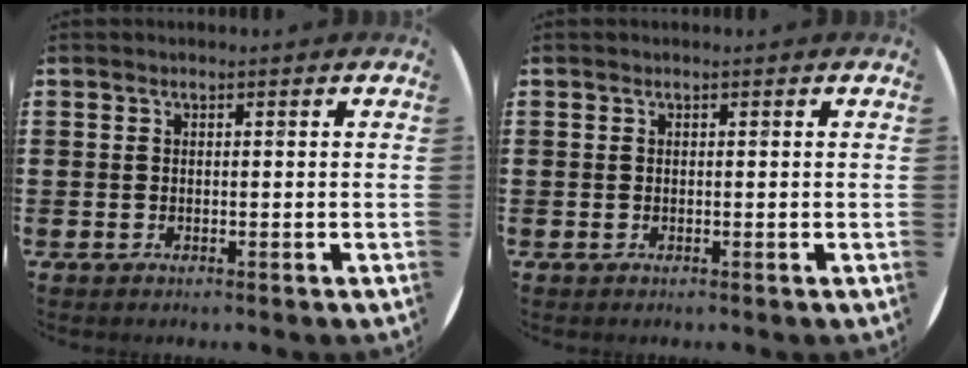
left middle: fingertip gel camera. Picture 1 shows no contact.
{"total": 0.0}